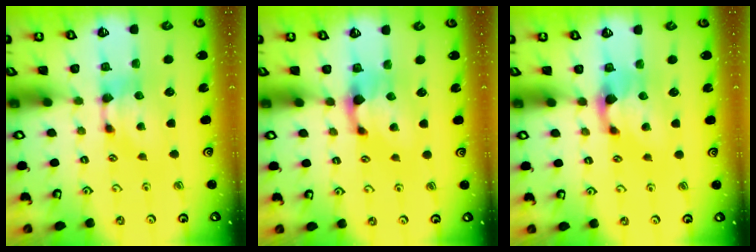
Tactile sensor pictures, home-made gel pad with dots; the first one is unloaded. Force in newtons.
{"total": 1.4, "press": 0.8, "slide": 1.2}
{"total": 1.1, "press": 0.6, "slide": 0.9}